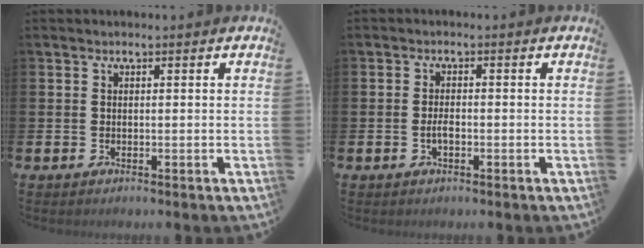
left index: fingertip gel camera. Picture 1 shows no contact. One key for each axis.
{"total": 1.8, "fx": -0.5, "fy": 0.8, "fz": 1.5, "tx": -0.026, "ty": 0.000, "tz": -0.011}